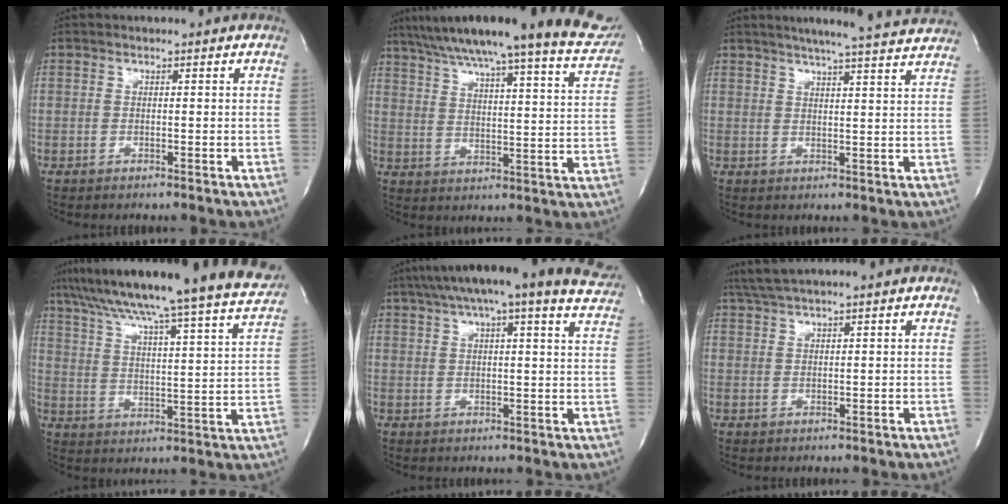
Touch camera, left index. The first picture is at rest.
{"total": 25.3, "force": [21.6, 1.9, 13.0], "torque": [-0.195, -0.027, 0.278]}
{"total": 14.8, "force": [13.5, 0.0, 6.2], "torque": [-0.100, -0.004, 0.164]}
{"total": 27.1, "force": [24.2, -0.6, 12.3], "torque": [-0.203, -0.049, 0.323]}
{"total": 22.3, "force": [18.7, 2.6, 11.9], "torque": [-0.187, 0.020, 0.229]}
{"total": 4.4, "force": [3.7, -0.7, 2.2], "torque": [-0.041, 0.025, 0.074]}